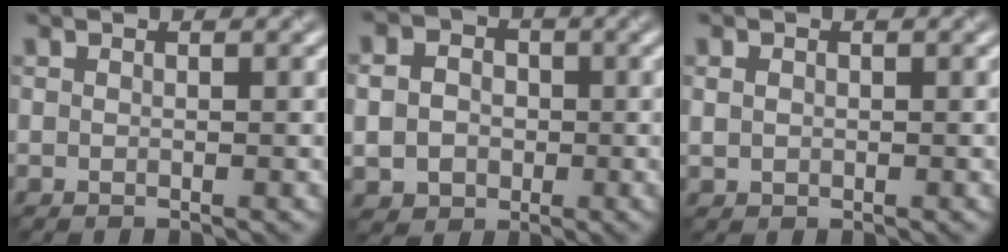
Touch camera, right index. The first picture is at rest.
{"total": 4.7, "force": [-0.3, 4.2, 2.1], "torque": [-0.030, 0.004, -0.014]}
{"total": 1.0, "force": [0.2, 0.9, 0.5], "torque": [-0.008, -0.001, 0.004]}